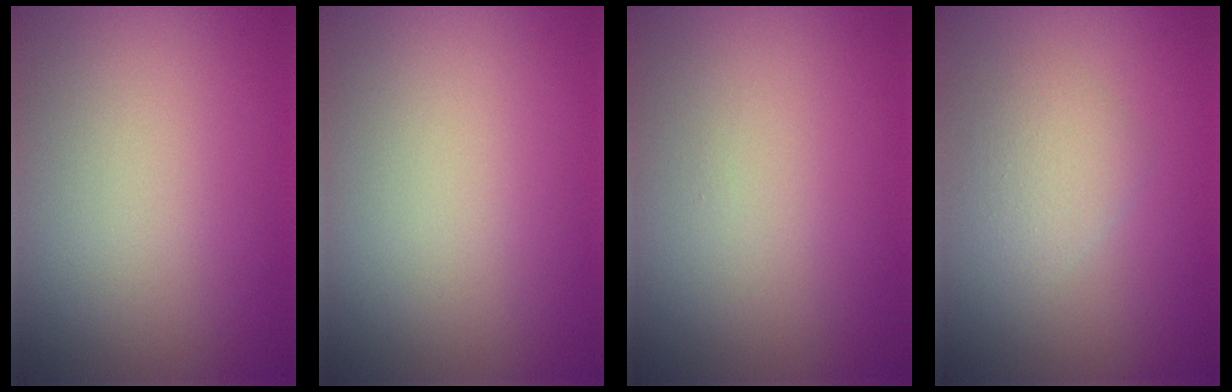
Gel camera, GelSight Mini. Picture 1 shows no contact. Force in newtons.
{"total": 0.0}
{"total": 0.0}
{"total": 2.1, "press": 2.1, "slide": 0.0}